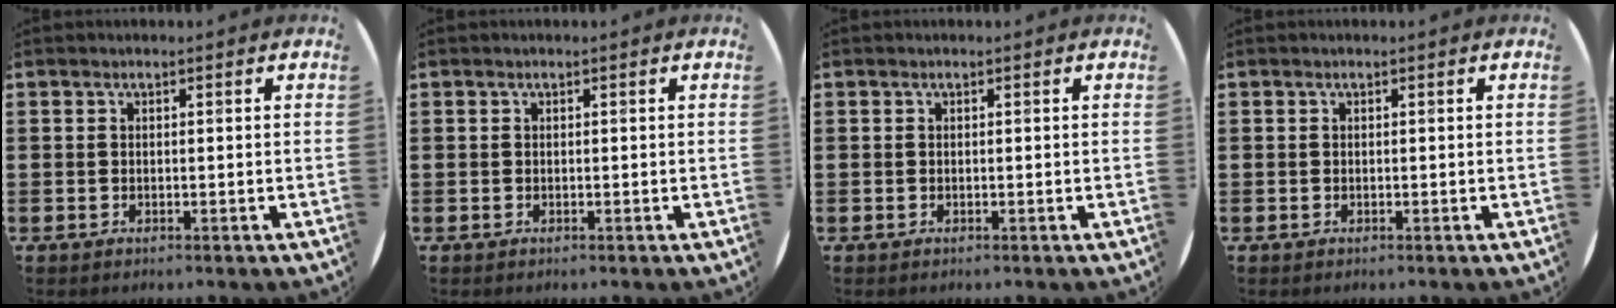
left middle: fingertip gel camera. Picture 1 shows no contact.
{"total": 0.0}
{"total": 0.0}
{"total": 0.0}